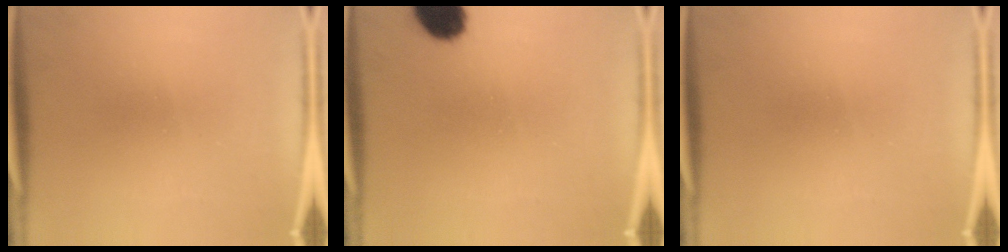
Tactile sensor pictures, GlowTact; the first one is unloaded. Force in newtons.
{"total": 8.9}
{"total": 0.0}